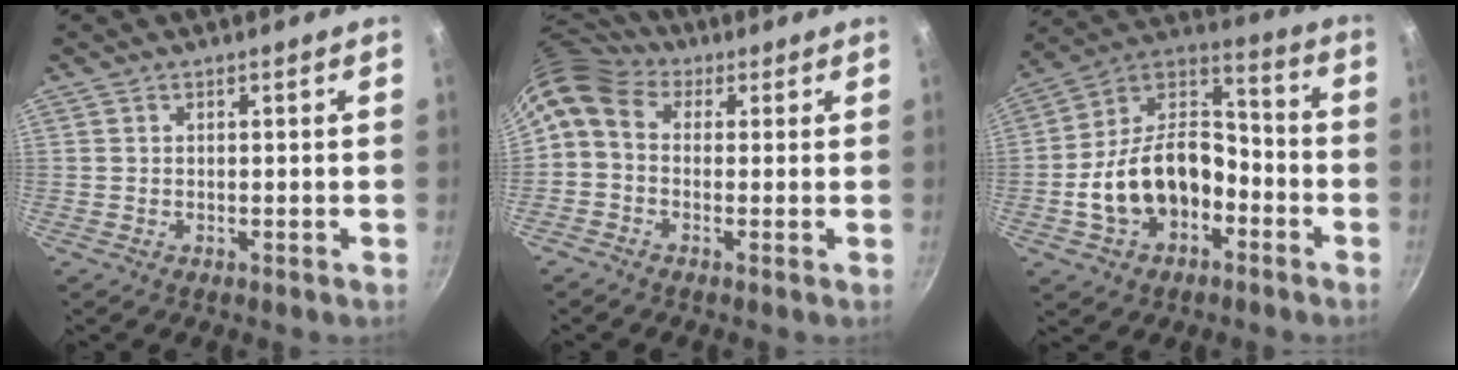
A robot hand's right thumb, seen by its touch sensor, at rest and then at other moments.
{"total": 7.8, "force": [1.5, 5.8, 5.0], "torque": [-0.094, 0.024, 0.006]}
{"total": 18.1, "force": [-5.7, 11.9, 12.3], "torque": [-0.182, 0.068, -0.106]}